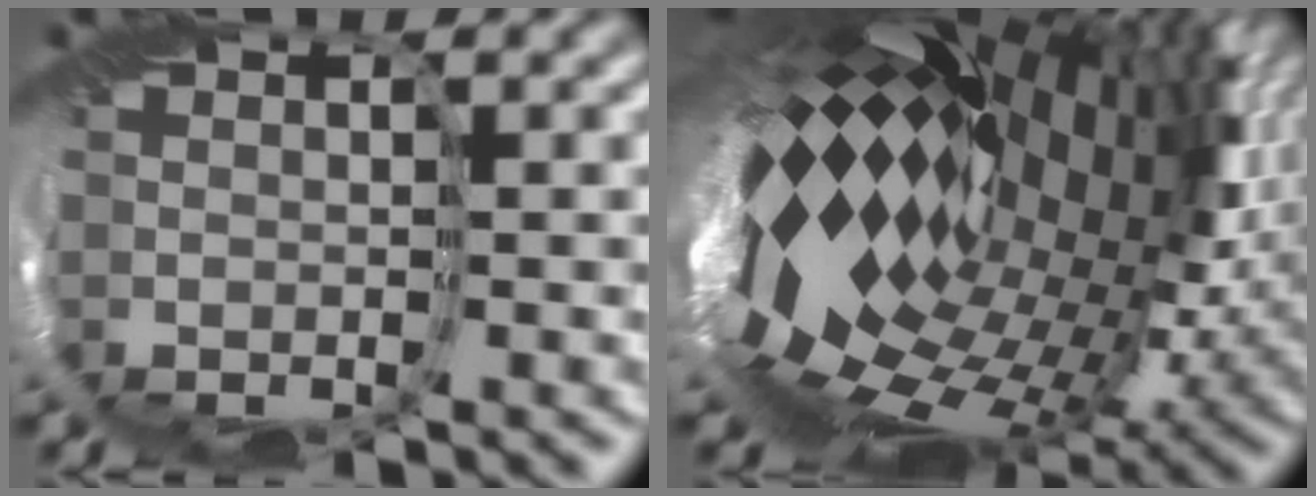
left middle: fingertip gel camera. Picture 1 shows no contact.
{"total": 18.9, "force": [0.9, 9.8, 16.1], "torque": [-0.274, -0.039, 0.012]}